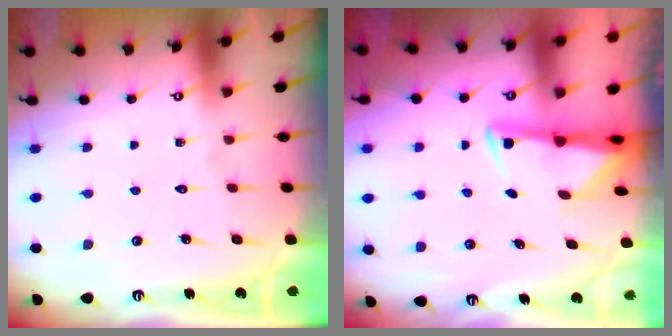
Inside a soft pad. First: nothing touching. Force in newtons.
{"total": 2.7, "press": 2.6, "slide": 0.7}